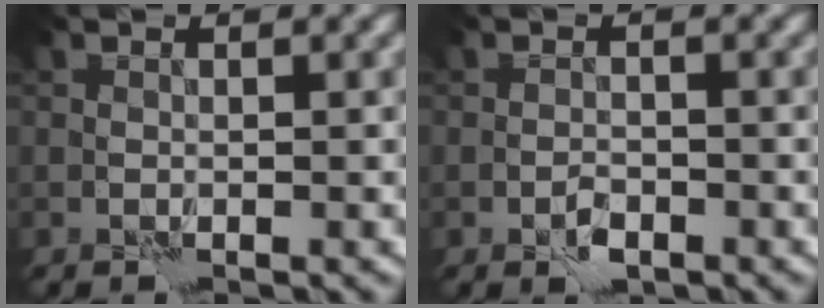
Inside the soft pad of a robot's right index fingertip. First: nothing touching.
{"total": 1.2, "force": [-0.7, 0.6, 0.8], "torque": [-0.011, 0.001, -0.014]}